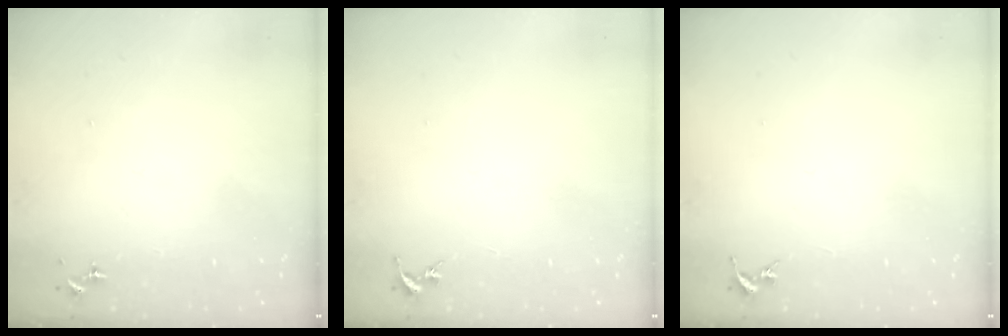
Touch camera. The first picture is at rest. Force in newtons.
{"total": 0.0}
{"total": 0.0}